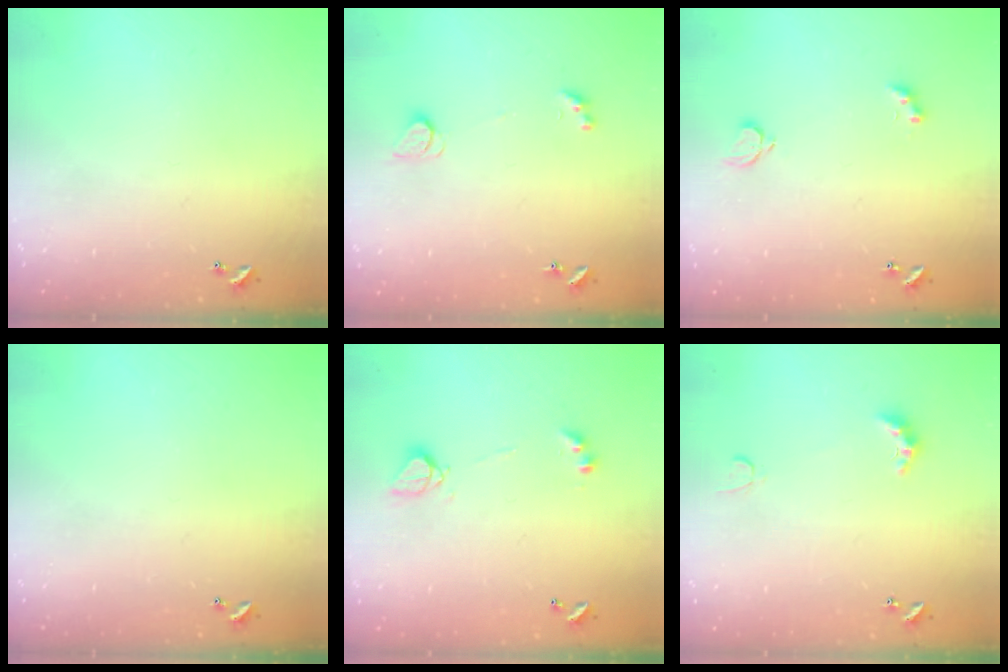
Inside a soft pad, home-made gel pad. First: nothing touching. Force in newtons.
{"total": 2.3, "press": 2.2, "slide": 0.5}
{"total": 2.5, "press": 2.4, "slide": 0.5}
{"total": 0.0}
{"total": 2.7, "press": 2.6, "slide": 0.5}
{"total": 3.3, "press": 3.3, "slide": 0.7}